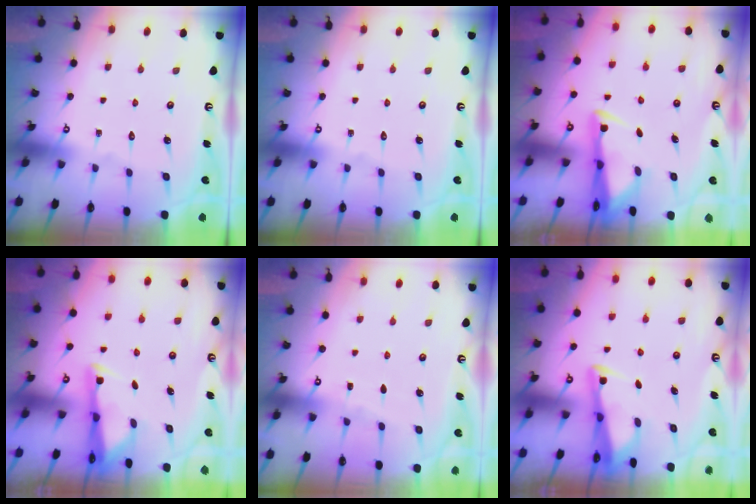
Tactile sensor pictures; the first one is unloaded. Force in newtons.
{"total": 0.0}
{"total": 3.0, "press": 2.8, "slide": 0.9}
{"total": 2.7, "press": 2.7, "slide": 0.4}
{"total": 2.3, "press": 2.2, "slide": 0.3}
{"total": 3.0, "press": 2.9, "slide": 0.3}